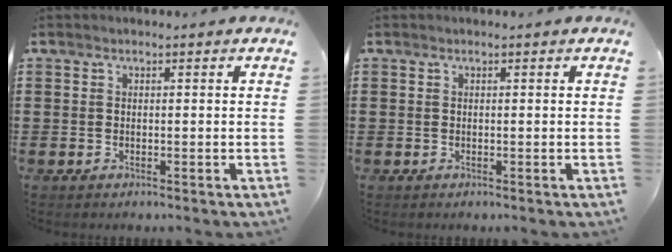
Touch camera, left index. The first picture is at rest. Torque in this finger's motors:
{"motor_torque": [0.00, 0.00, -0.01, 0.01]}